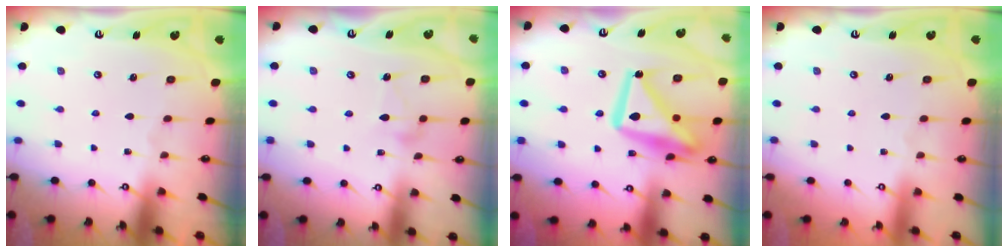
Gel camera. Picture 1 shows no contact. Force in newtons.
{"total": 7.9, "press": 7.9, "slide": 0.4}
{"total": 17.5, "press": 17.4, "slide": 1.8}
{"total": 3.9, "press": 3.9, "slide": 0.1}